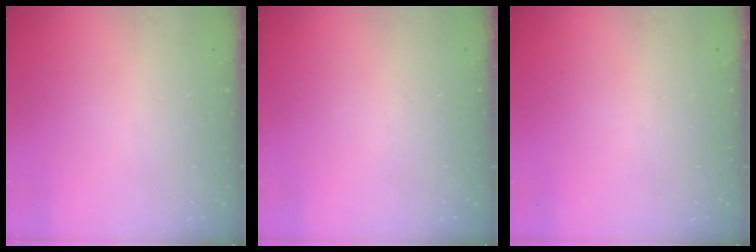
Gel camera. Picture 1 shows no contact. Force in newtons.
{"total": 0.0}
{"total": 0.0}